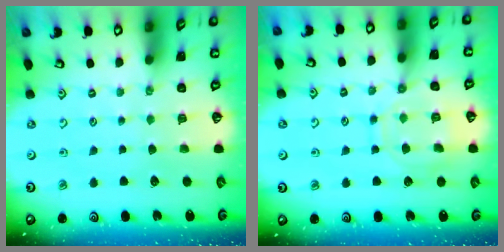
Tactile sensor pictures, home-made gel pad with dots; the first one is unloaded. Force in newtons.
{"total": 12.4, "press": 12.3, "slide": 1.1}